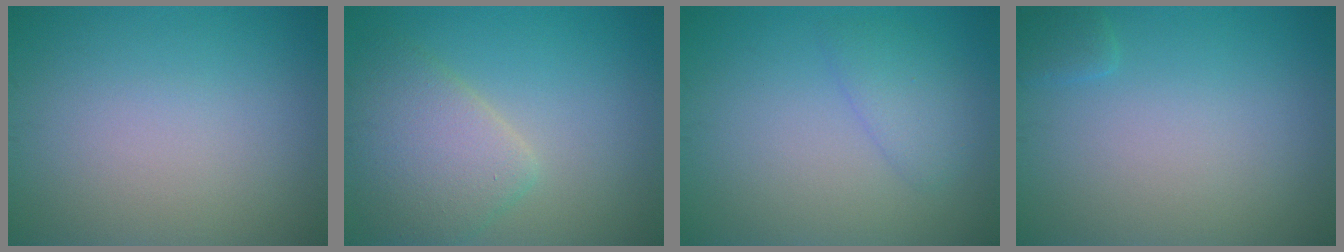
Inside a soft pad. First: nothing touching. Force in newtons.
{"total": 4.8, "press": 4.8, "slide": 0.2}
{"total": 2.0, "press": 2.0, "slide": 0.2}
{"total": 0.9, "press": 0.9, "slide": 0.1}